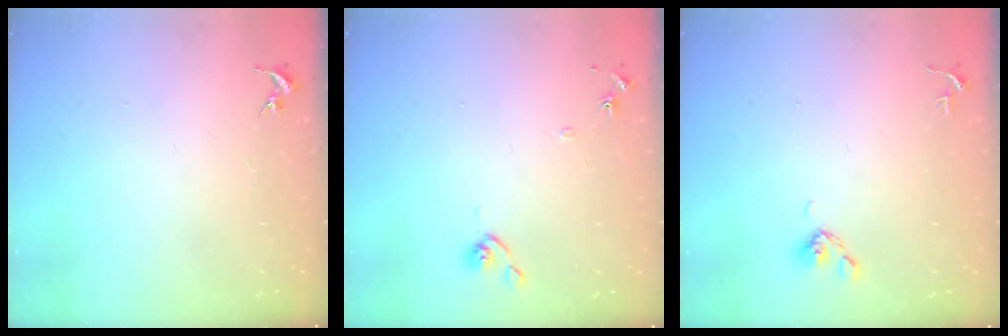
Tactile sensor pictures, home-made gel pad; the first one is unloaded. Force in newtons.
{"total": 7.1, "press": 7.0, "slide": 0.6}
{"total": 6.0, "press": 5.7, "slide": 1.8}